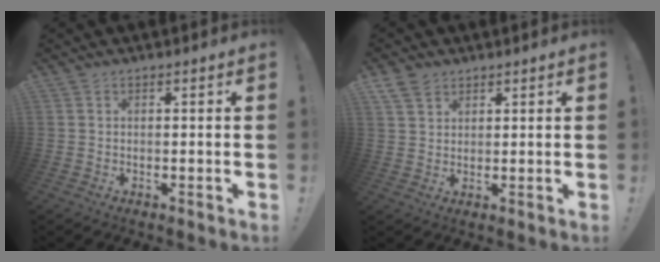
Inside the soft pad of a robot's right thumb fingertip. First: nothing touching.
{"total": 4.7, "force": [3.2, 3.0, 1.6], "torque": [-0.027, -0.013, 0.062]}